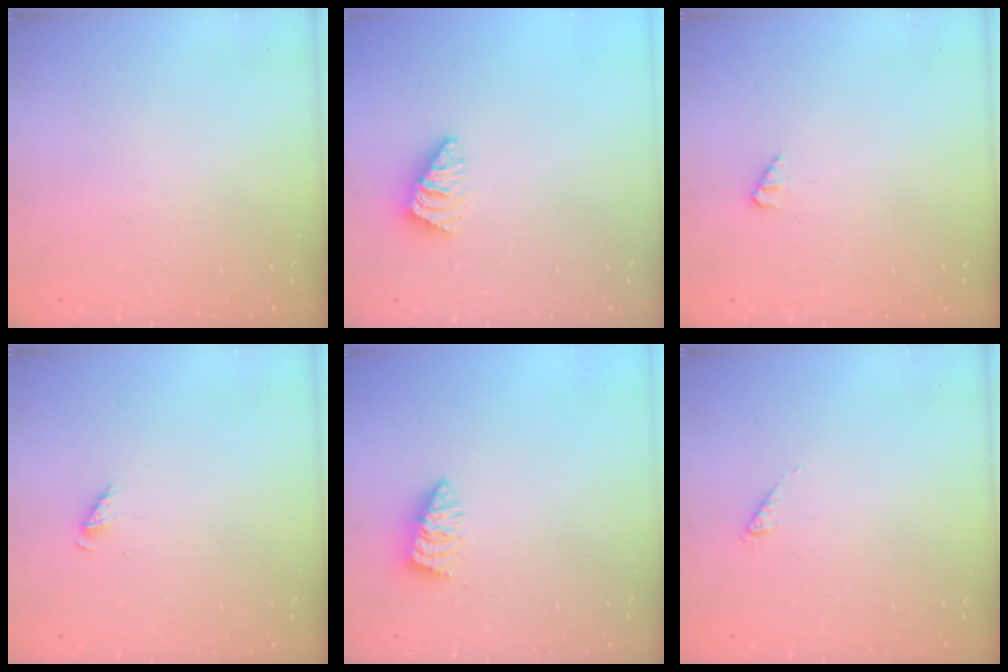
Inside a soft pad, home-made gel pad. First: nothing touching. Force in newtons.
{"total": 1.0, "press": 1.0, "slide": 0.3}
{"total": 2.4, "press": 2.4, "slide": 0.2}
{"total": 2.0, "press": 1.9, "slide": 0.3}
{"total": 2.0, "press": 2.0, "slide": 0.2}
{"total": 0.0}